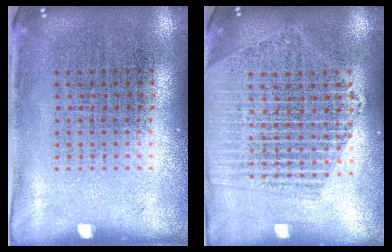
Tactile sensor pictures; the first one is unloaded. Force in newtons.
{"total": 2.1, "press": 1.9, "slide": 0.8}